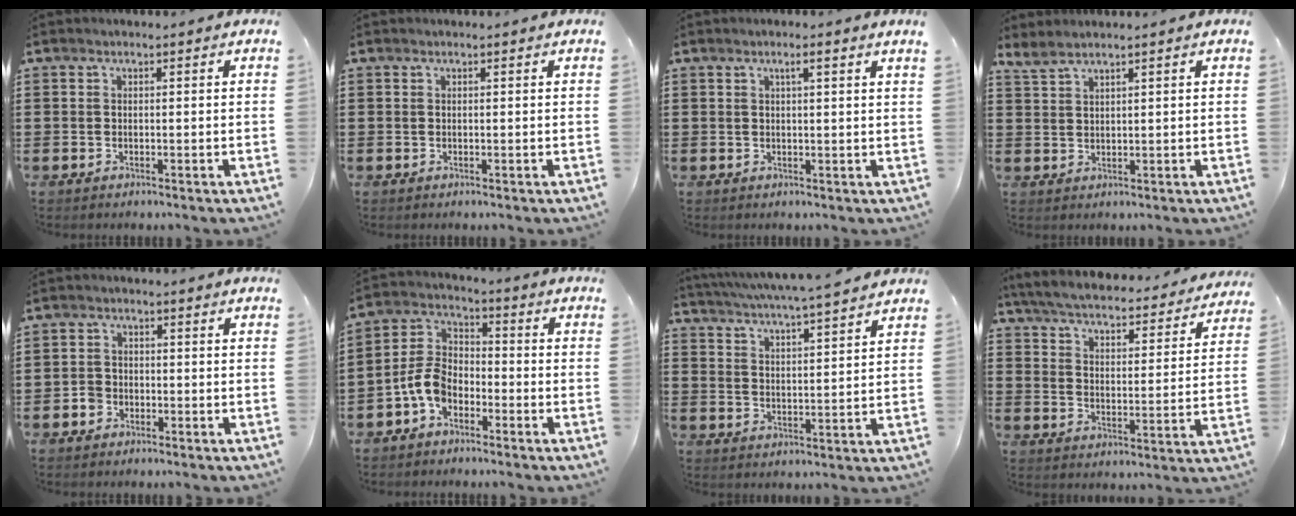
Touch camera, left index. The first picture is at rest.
{"total": 0.0}
{"total": 1.7, "force": [0.9, -0.4, 1.4], "torque": [-0.028, -0.004, 0.015]}
{"total": 2.2, "force": [2.0, 0.1, 0.9], "torque": [-0.023, 0.000, 0.038]}
{"total": 2.1, "force": [-1.3, 1.5, 0.4], "torque": [-0.012, 0.003, -0.029]}
{"total": 7.0, "force": [-3.8, 4.2, 4.1], "torque": [-0.117, 0.003, -0.083]}
{"total": 4.3, "force": [4.0, -0.7, 1.3], "torque": [-0.044, -0.030, 0.064]}
{"total": 4.6, "force": [4.4, -0.1, 1.1], "torque": [-0.047, -0.036, 0.069]}